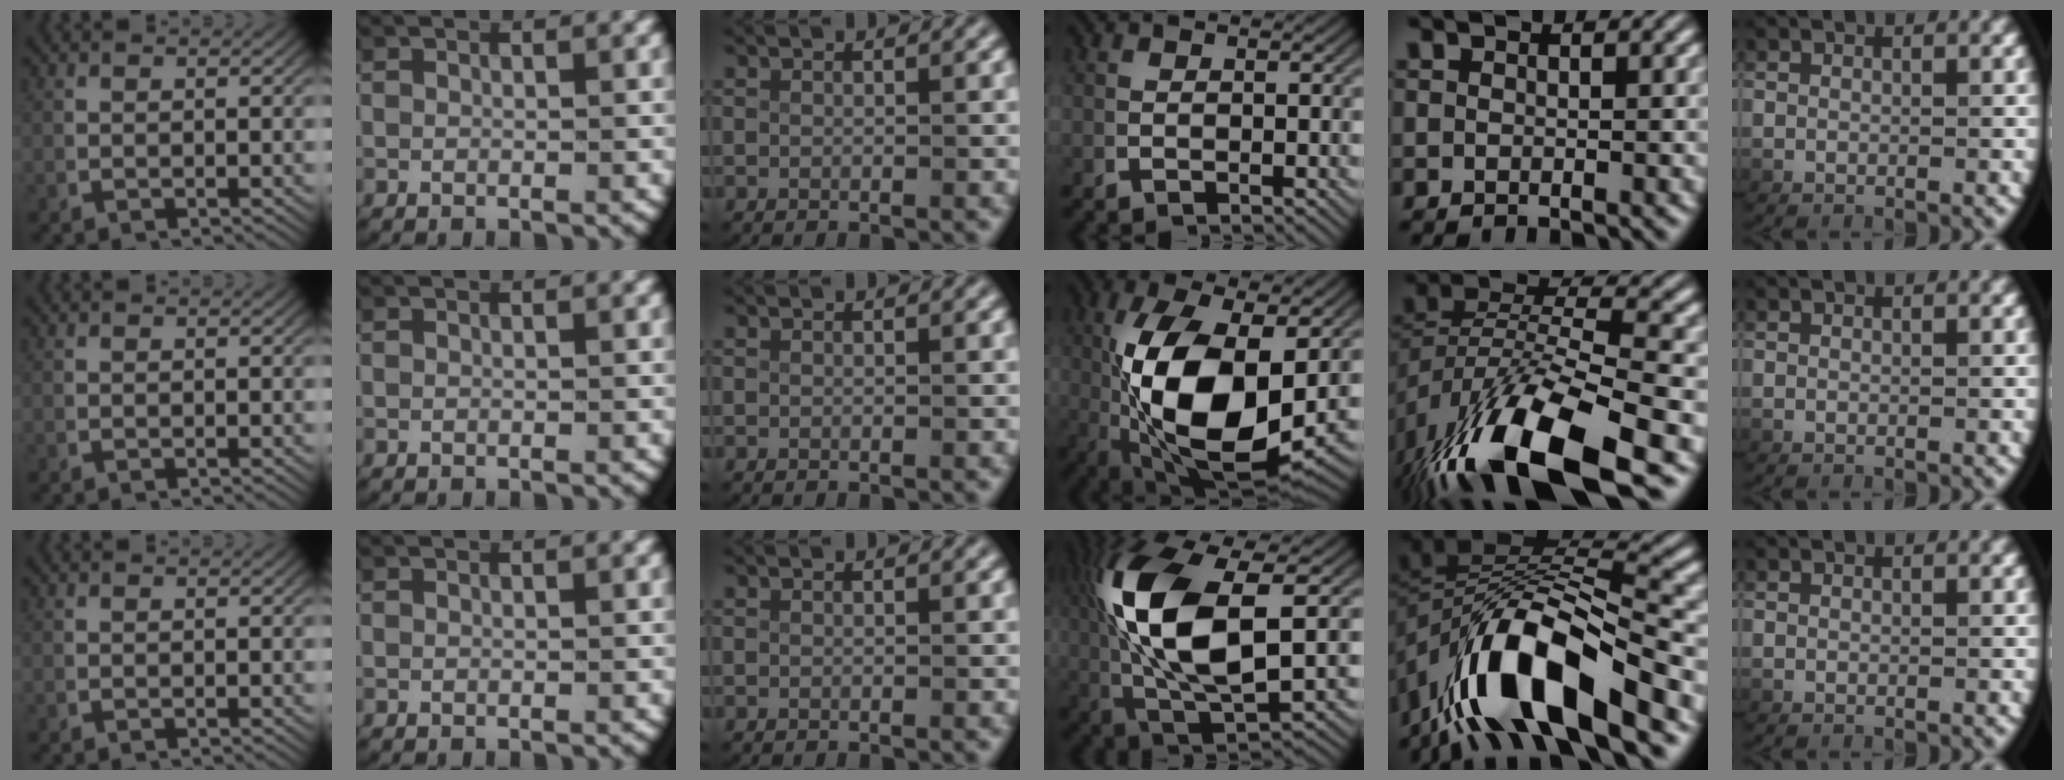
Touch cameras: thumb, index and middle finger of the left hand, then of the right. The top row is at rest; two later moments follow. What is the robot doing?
{"motion": "lift_and_place", "object": "scissors"}